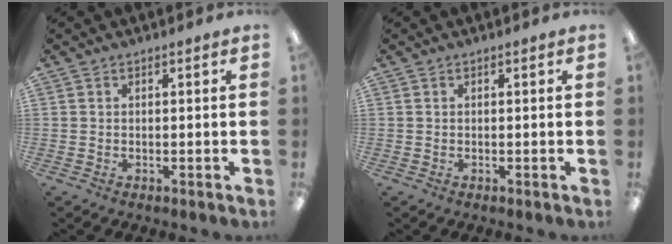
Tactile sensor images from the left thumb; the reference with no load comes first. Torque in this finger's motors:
{"motor_torque": [0.00, 0.00, -0.20, 0.20, 0.00]}